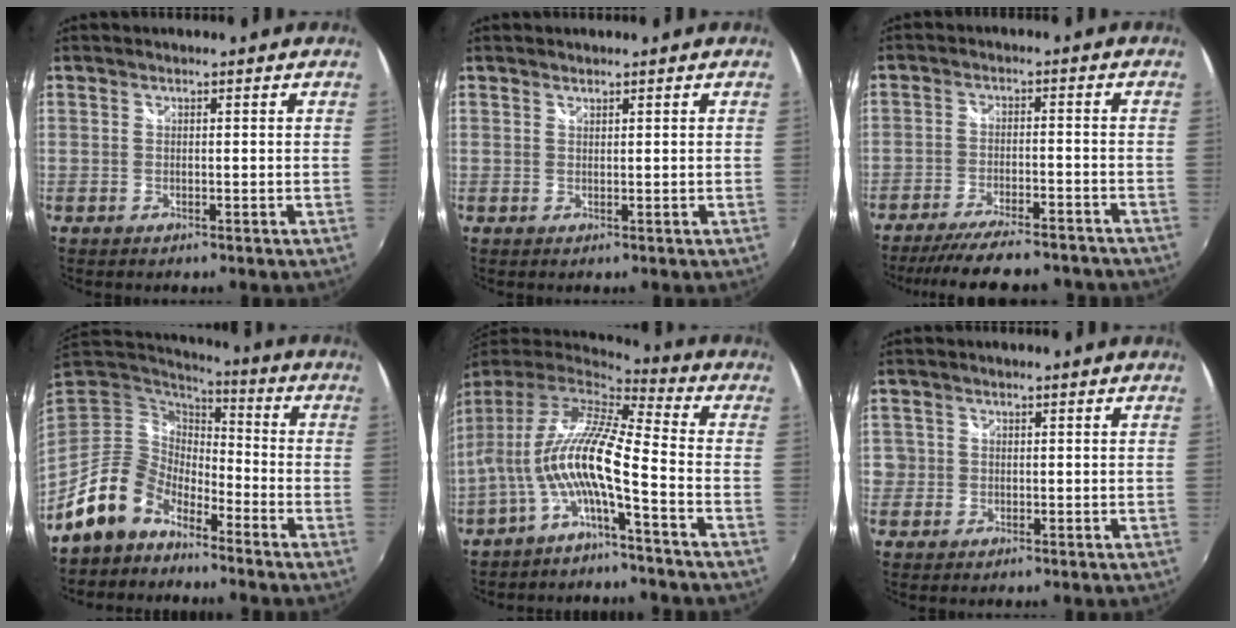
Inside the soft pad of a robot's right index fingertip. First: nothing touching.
{"total": 0.5, "force": [0.5, 0.0, 0.0], "torque": [0.002, 0.000, 0.010]}
{"total": 17.6, "force": [-15.5, 3.7, 7.5], "torque": [-0.151, -0.019, -0.215]}
{"total": 11.4, "force": [-7.8, 7.0, 4.3], "torque": [-0.101, 0.019, -0.145]}
{"total": 13.0, "force": [-3.7, 1.6, 12.4], "torque": [-0.222, -0.002, -0.076]}
{"total": 2.6, "force": [-0.3, 2.6, 0.3], "torque": [-0.006, 0.003, -0.007]}